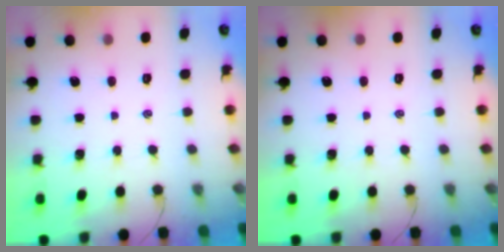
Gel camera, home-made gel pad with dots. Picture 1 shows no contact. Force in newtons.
{"total": 0.0}